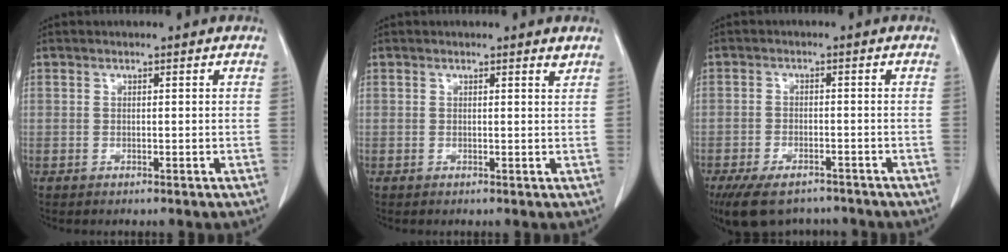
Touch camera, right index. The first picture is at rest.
{"total": 1.1, "force": [1.0, 0.0, 0.5], "torque": [-0.010, -0.010, 0.010]}
{"total": 10.2, "force": [-7.8, 4.5, 4.8], "torque": [-0.089, -0.007, -0.120]}